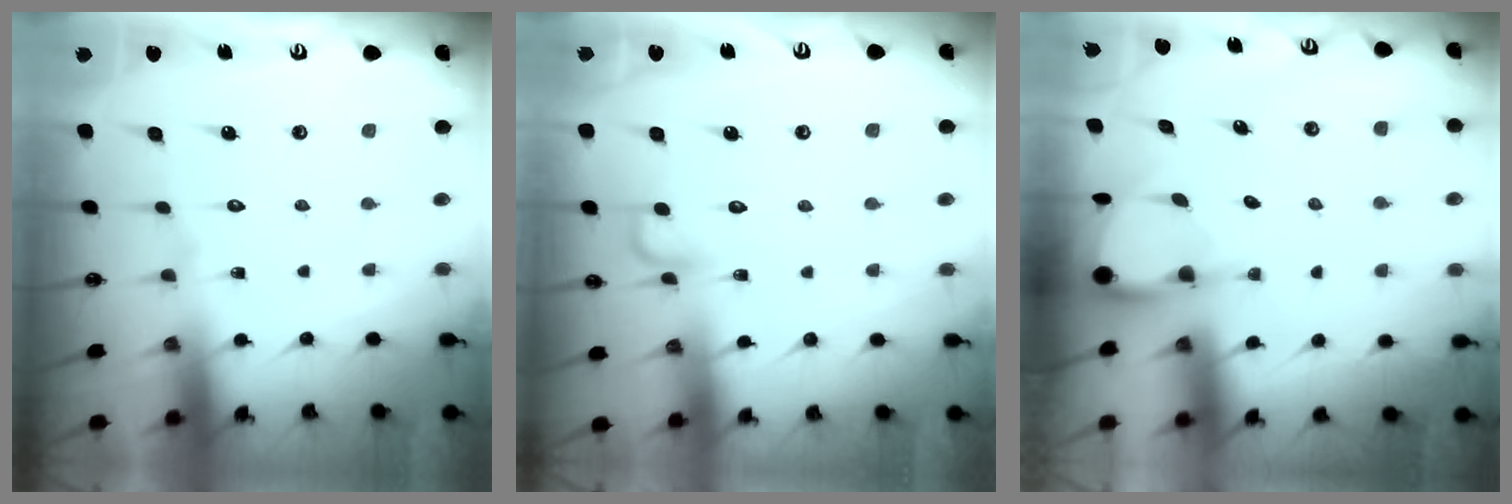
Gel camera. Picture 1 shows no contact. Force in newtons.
{"total": 4.2, "press": 4.1, "slide": 0.6}
{"total": 3.9, "press": 3.9, "slide": 0.2}